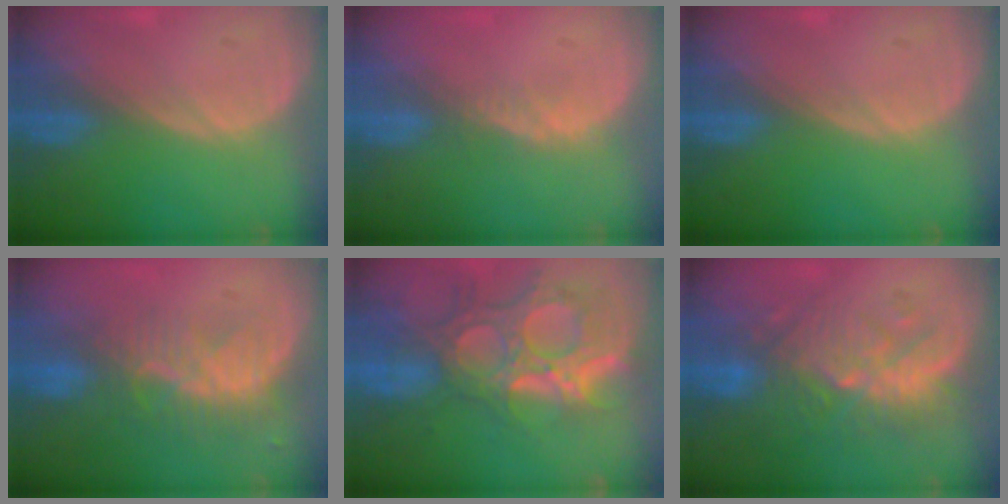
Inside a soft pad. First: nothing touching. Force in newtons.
{"total": 2.1, "press": 1.5, "slide": 1.4}
{"total": 0.0}
{"total": 8.1, "press": 7.4, "slide": 3.5}
{"total": 13.4, "press": 11.4, "slide": 7.0}
{"total": 9.4, "press": 9.2, "slide": 1.9}